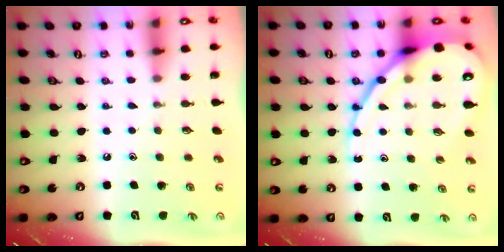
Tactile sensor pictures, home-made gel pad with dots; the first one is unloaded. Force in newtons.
{"total": 16.2, "press": 16.2, "slide": 1.3}